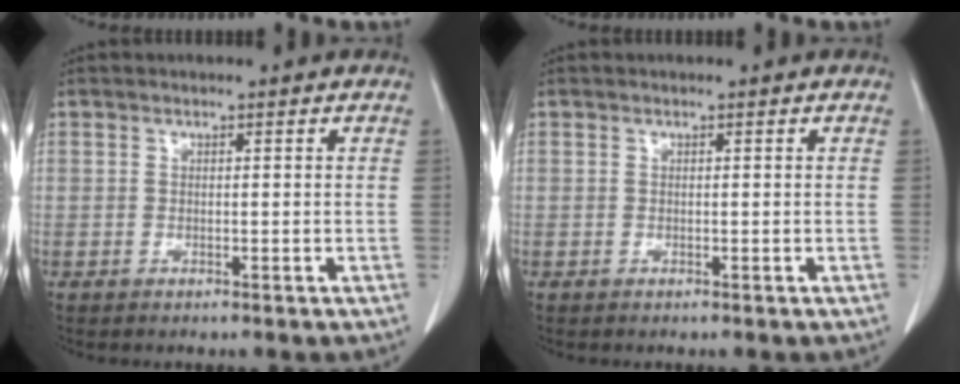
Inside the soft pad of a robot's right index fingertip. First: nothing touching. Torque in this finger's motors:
{"motor_torque": [0.00, 0.00, 0.00, 0.00]}